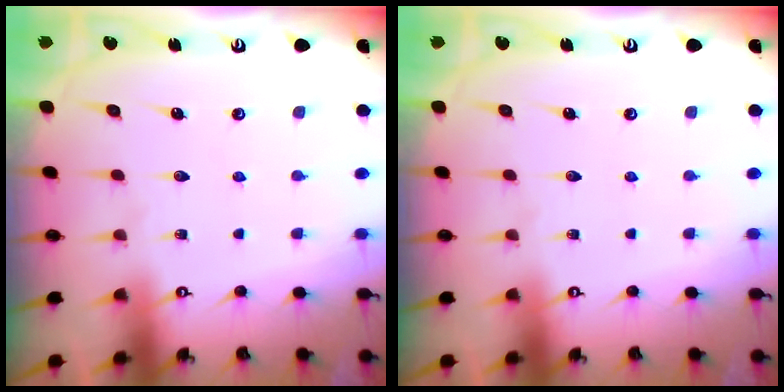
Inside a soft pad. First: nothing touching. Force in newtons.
{"total": 0.0}